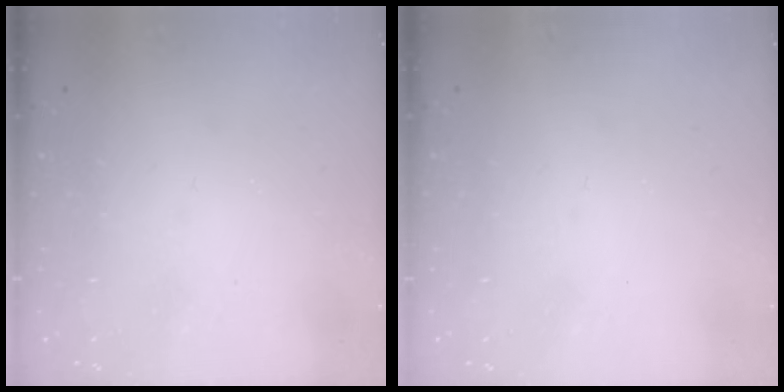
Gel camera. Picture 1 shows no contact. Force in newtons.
{"total": 0.5, "press": 0.5, "slide": 0.1}